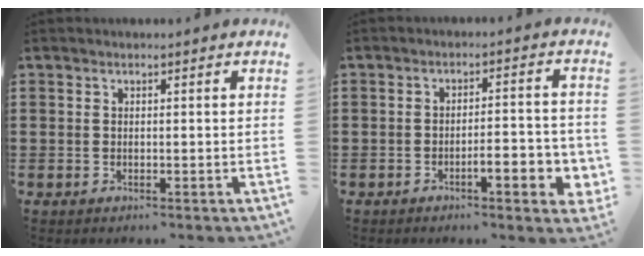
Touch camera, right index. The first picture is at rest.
{"total": 5.4, "force": [-2.2, 1.4, 4.7], "torque": [-0.068, -0.002, -0.040]}